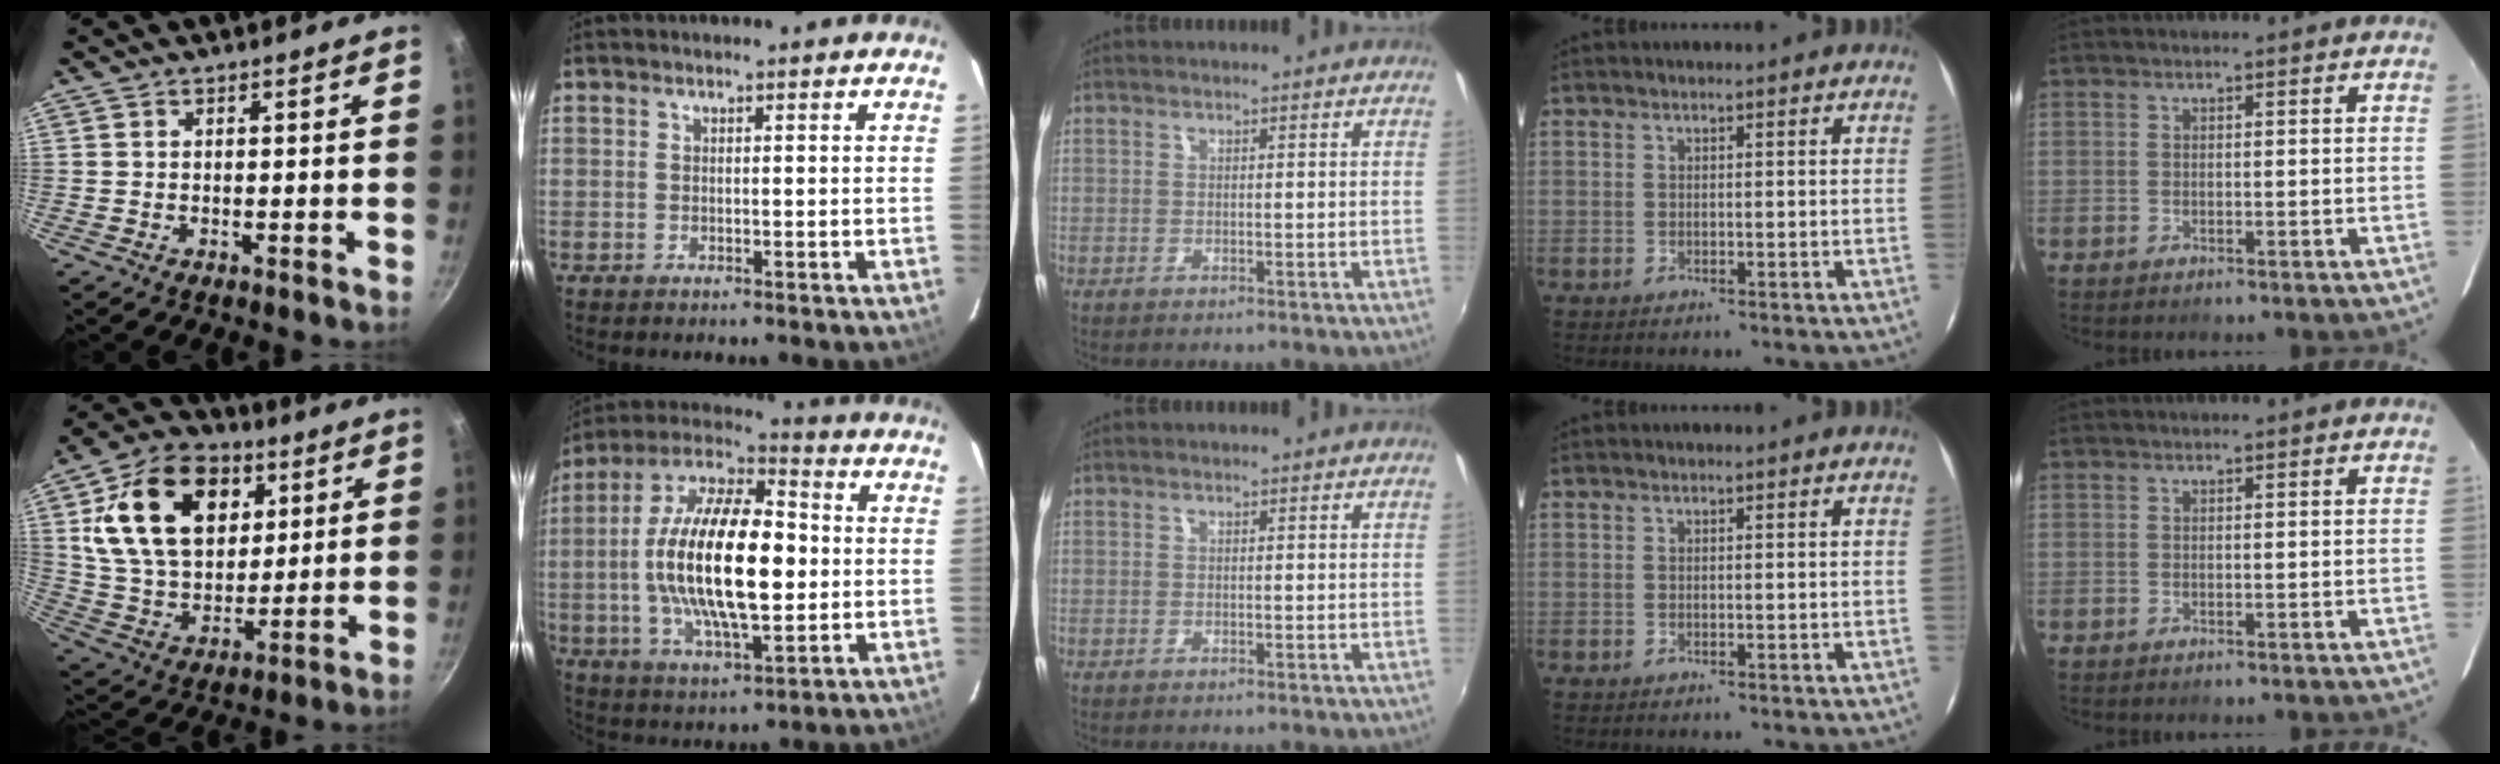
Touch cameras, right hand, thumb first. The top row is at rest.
{"thumb": {"total": 22.8, "force": [7.7, 15.6, 14.8], "torque": [-0.236, -0.013, 0.134]}, "index": {"total": 22.8, "force": [-0.7, 9.1, 20.9], "torque": [-0.396, 0.007, -0.020]}}